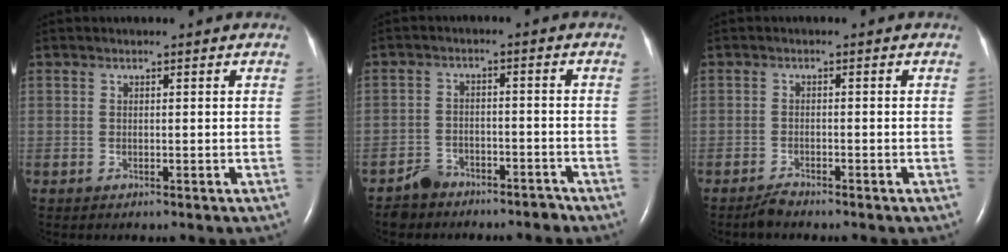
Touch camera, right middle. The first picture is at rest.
{"total": 4.7, "force": [-4.0, 2.4, 0.1], "torque": [-0.004, 0.006, -0.067]}
{"total": 1.5, "force": [-1.5, 0.1, 0.4], "torque": [-0.016, -0.004, -0.027]}